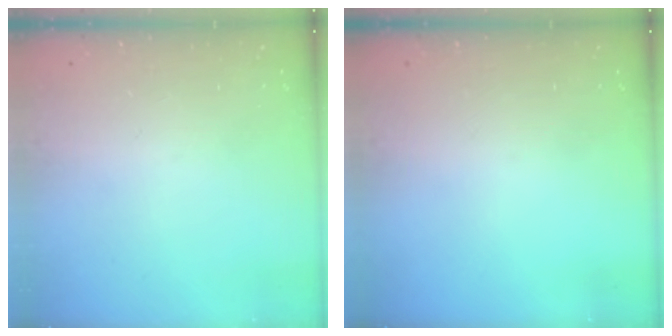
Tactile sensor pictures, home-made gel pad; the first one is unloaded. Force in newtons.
{"total": 0.0}